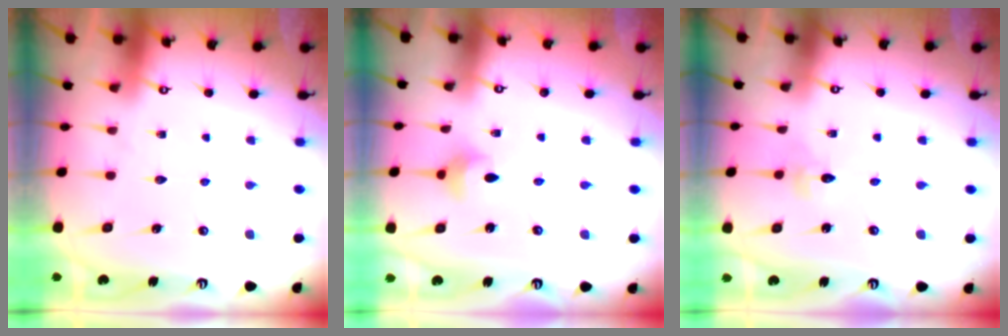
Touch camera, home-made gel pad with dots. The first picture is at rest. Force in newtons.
{"total": 3.7, "press": 3.6, "slide": 0.7}
{"total": 2.3, "press": 2.3, "slide": 0.2}